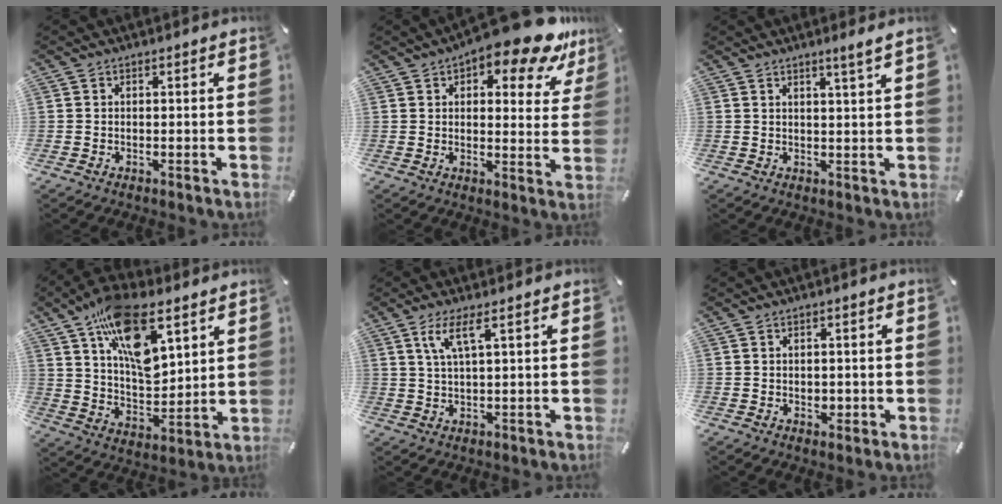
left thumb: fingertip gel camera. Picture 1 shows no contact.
{"total": 14.2, "force": [10.0, 5.0, 8.7], "torque": [-0.112, -0.065, 0.166]}
{"total": 2.9, "force": [2.2, -0.4, 1.9], "torque": [-0.040, -0.010, 0.038]}
{"total": 18.4, "force": [10.6, 9.4, 11.8], "torque": [-0.195, -0.046, 0.189]}
{"total": 5.7, "force": [2.7, 1.2, 4.9], "torque": [-0.104, 0.003, 0.044]}
{"total": 1.9, "force": [-0.2, 1.6, 0.9], "torque": [-0.010, 0.000, -0.007]}